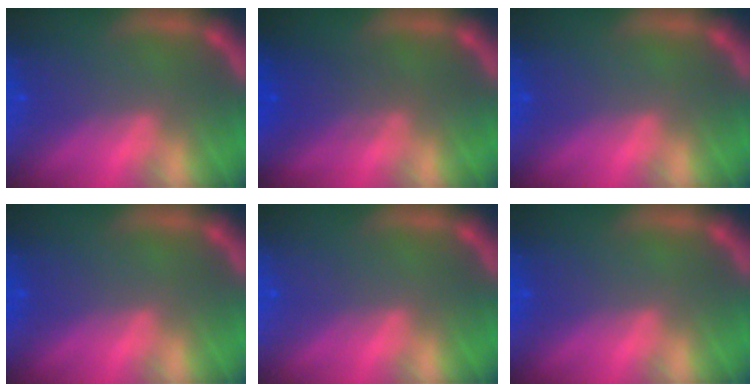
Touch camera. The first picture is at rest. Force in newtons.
{"total": 3.0}
{"total": 0.0}
{"total": 0.0}
{"total": 0.0}
{"total": 0.0}